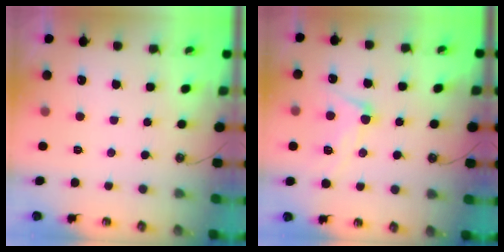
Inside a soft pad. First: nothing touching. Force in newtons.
{"total": 8.1, "press": 8.0, "slide": 1.2}